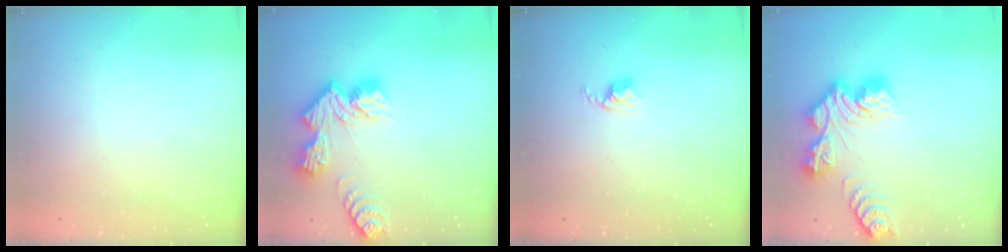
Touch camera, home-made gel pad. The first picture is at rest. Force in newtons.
{"total": 12.2, "press": 12.1, "slide": 1.0}
{"total": 2.5, "press": 2.5, "slide": 0.4}
{"total": 13.6, "press": 13.6, "slide": 1.3}